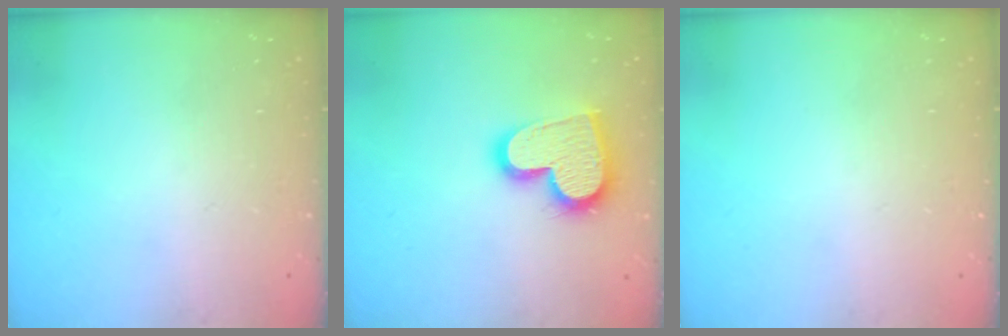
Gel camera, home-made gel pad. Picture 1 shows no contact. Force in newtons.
{"total": 17.2, "press": 17.1, "slide": 1.2}
{"total": 0.0}